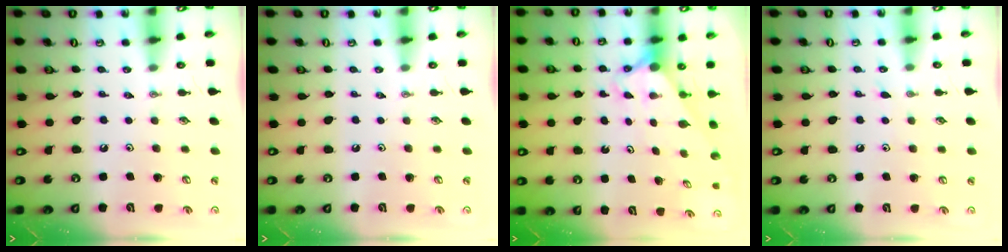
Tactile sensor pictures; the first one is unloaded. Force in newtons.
{"total": 0.0}
{"total": 2.7, "press": 2.7, "slide": 0.0}
{"total": 5.8, "press": 5.7, "slide": 0.7}